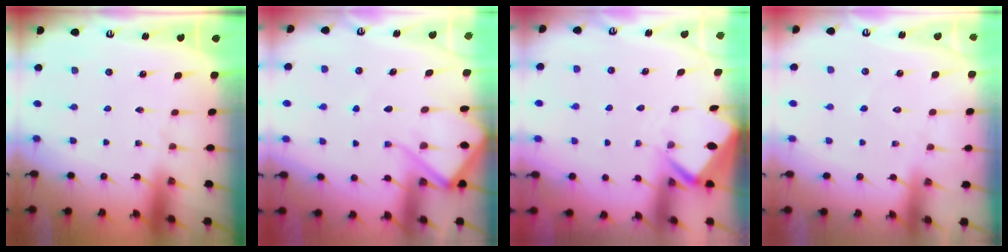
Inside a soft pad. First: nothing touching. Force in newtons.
{"total": 9.7, "press": 9.6, "slide": 1.0}
{"total": 3.3, "press": 3.3, "slide": 0.3}
{"total": 4.6, "press": 4.5, "slide": 0.6}